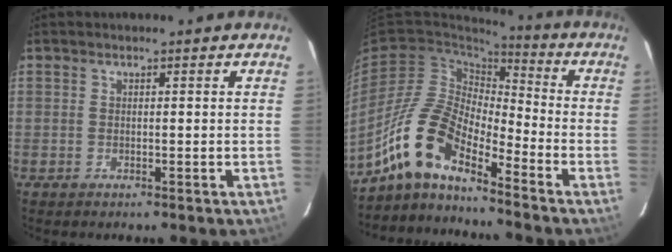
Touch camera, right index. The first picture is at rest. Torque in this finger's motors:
{"motor_torque": [1.14, -1.00, 0.77, 0.13]}